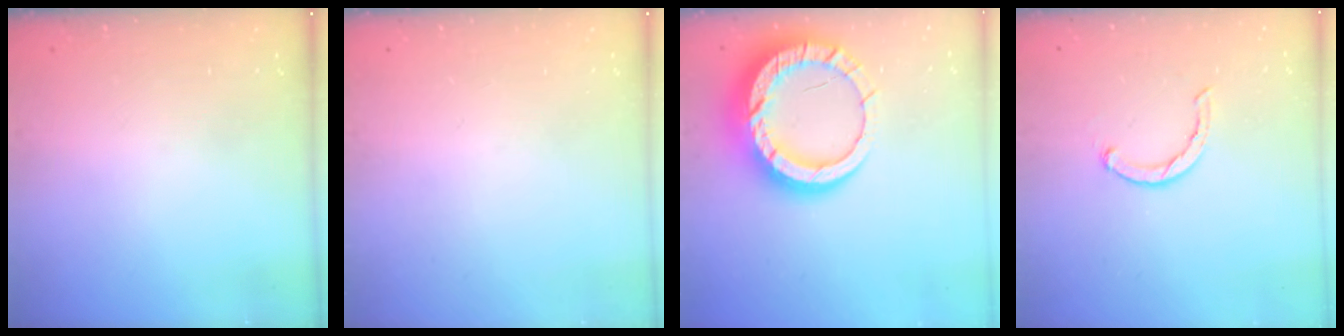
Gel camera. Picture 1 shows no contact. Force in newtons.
{"total": 0.0}
{"total": 18.7, "press": 18.6, "slide": 1.5}
{"total": 1.8, "press": 1.8, "slide": 0.4}